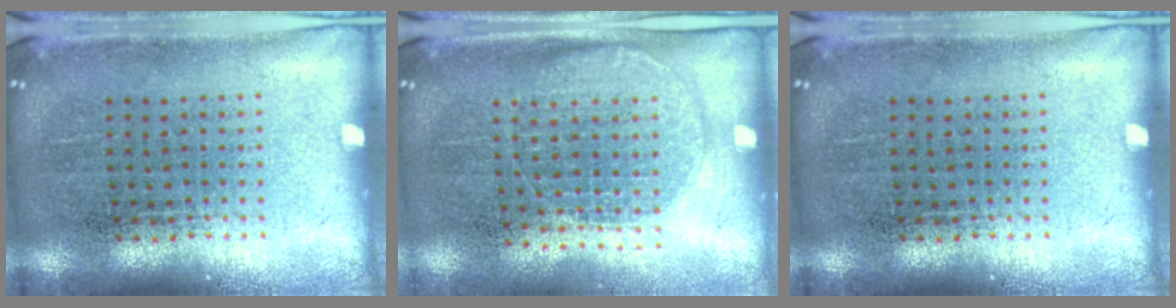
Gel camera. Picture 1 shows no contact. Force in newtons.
{"total": 1.3, "press": 1.2, "slide": 0.5}
{"total": 0.0}